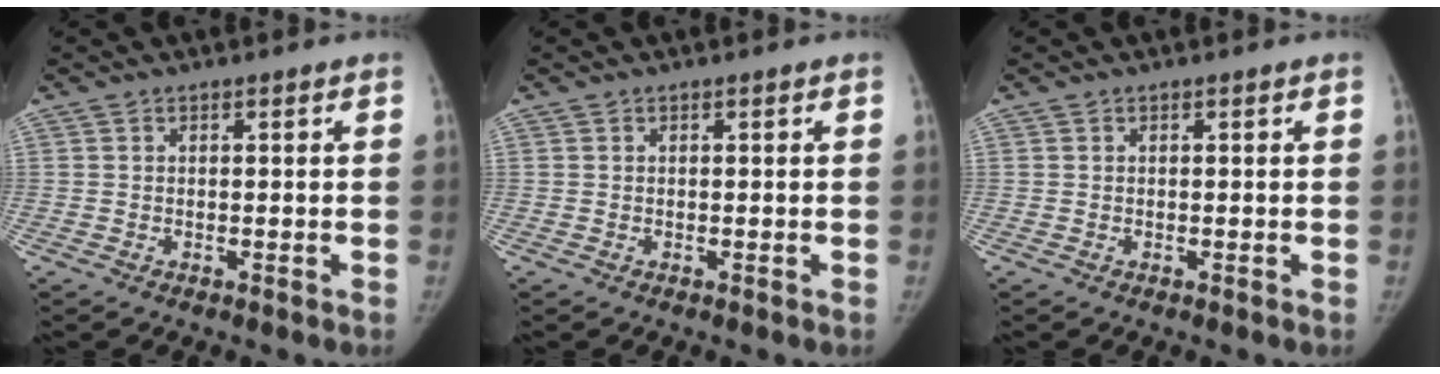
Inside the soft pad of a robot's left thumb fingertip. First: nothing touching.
{"total": 0.0}
{"total": 0.0}